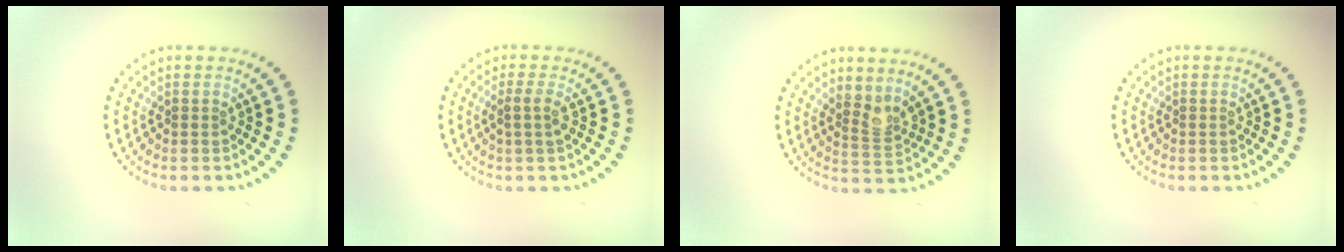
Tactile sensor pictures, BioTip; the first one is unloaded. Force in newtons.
{"total": 1.6, "press": 1.2, "slide": 1.1}
{"total": 2.1, "press": 1.7, "slide": 1.3}
{"total": 0.0}